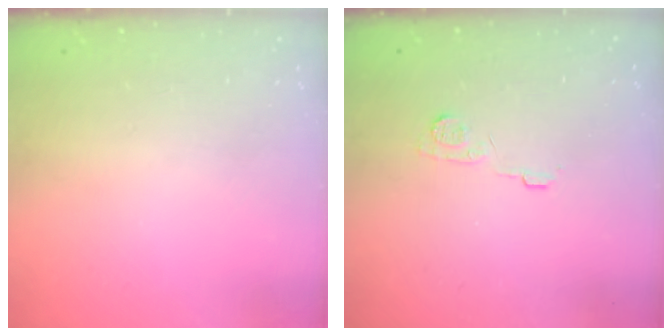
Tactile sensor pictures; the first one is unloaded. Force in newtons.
{"total": 5.8, "press": 5.8, "slide": 0.6}